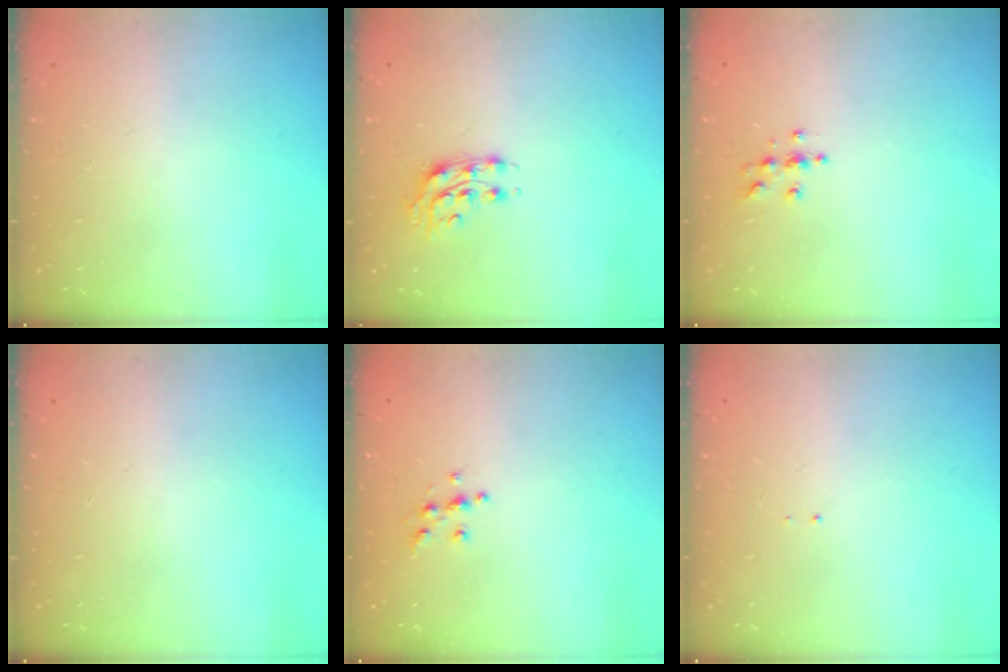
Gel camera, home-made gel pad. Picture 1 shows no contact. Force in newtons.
{"total": 8.0, "press": 7.9, "slide": 0.9}
{"total": 4.5, "press": 4.5, "slide": 0.3}
{"total": 0.0}
{"total": 5.4, "press": 5.4, "slide": 0.5}
{"total": 0.6, "press": 0.6, "slide": 0.1}